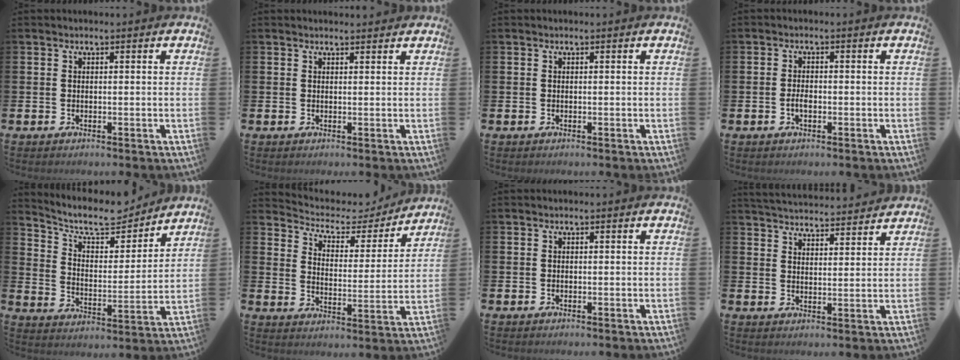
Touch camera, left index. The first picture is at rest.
{"total": 0.9, "force": [0.9, 0.2, 0.1], "torque": [0.004, -0.001, 0.014]}
{"total": 0.0}
{"total": 1.8, "force": [-0.5, 0.9, 1.4], "torque": [-0.027, 0.003, -0.011]}
{"total": 9.5, "force": [8.4, 2.8, 3.3], "torque": [-0.092, -0.056, 0.146]}
{"total": 5.2, "force": [4.7, 2.2, 0.9], "torque": [-0.054, -0.034, 0.074]}
{"total": 0.0}
{"total": 4.5, "force": [4.5, 0.2, 0.1], "torque": [-0.017, -0.033, 0.081]}